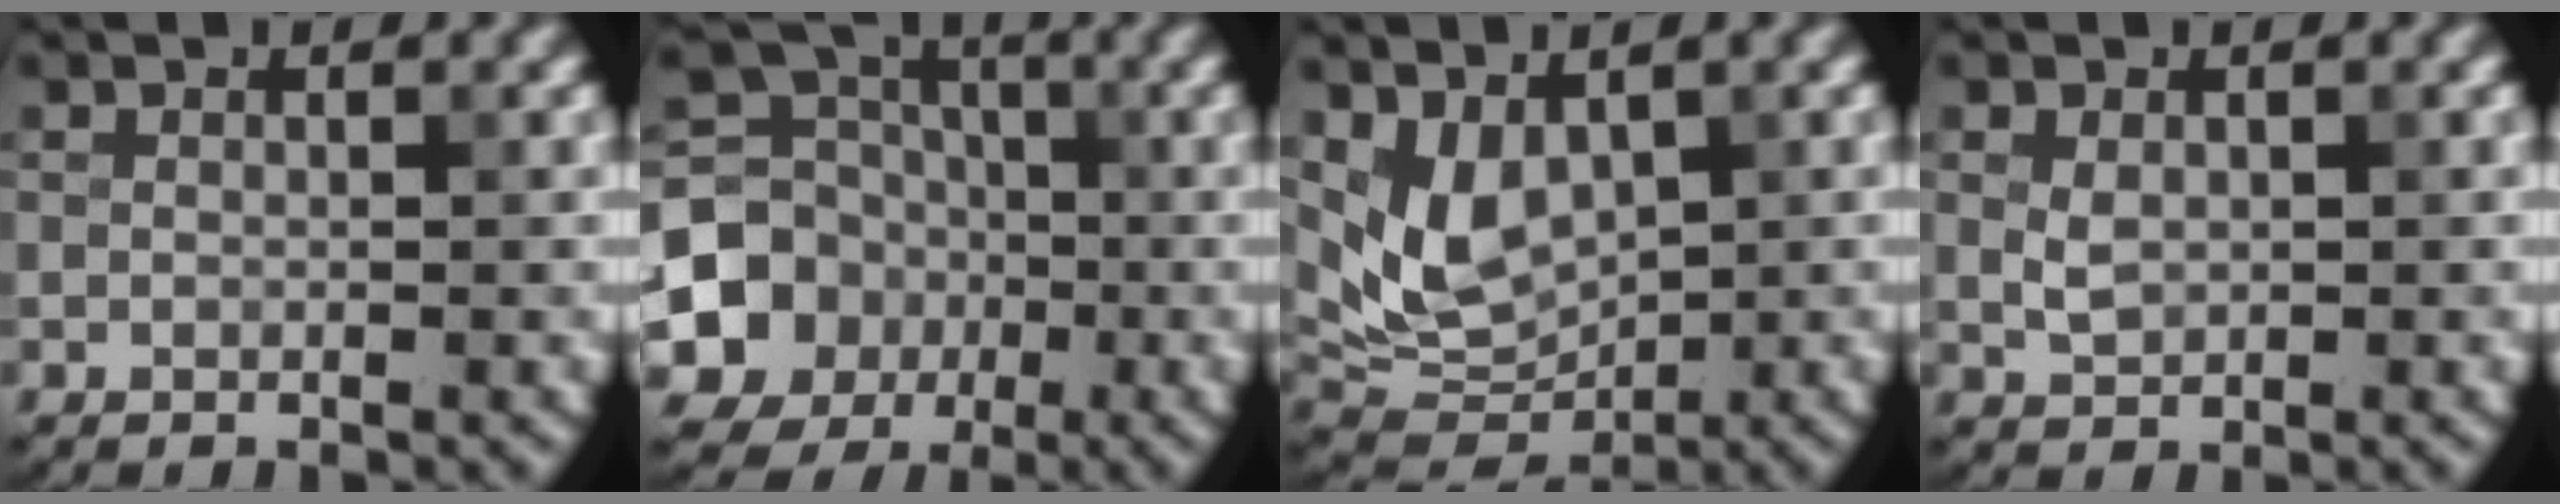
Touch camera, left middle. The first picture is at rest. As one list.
[{"total": 7.2, "force": [-1.8, 6.4, 2.6], "torque": [-0.053, -0.002, -0.047]}, {"total": 5.1, "force": [1.9, 3.2, 3.5], "torque": [-0.070, -0.017, 0.045]}, {"total": 1.4, "force": [0.3, 1.0, 1.0], "torque": [-0.021, -0.002, 0.010]}]